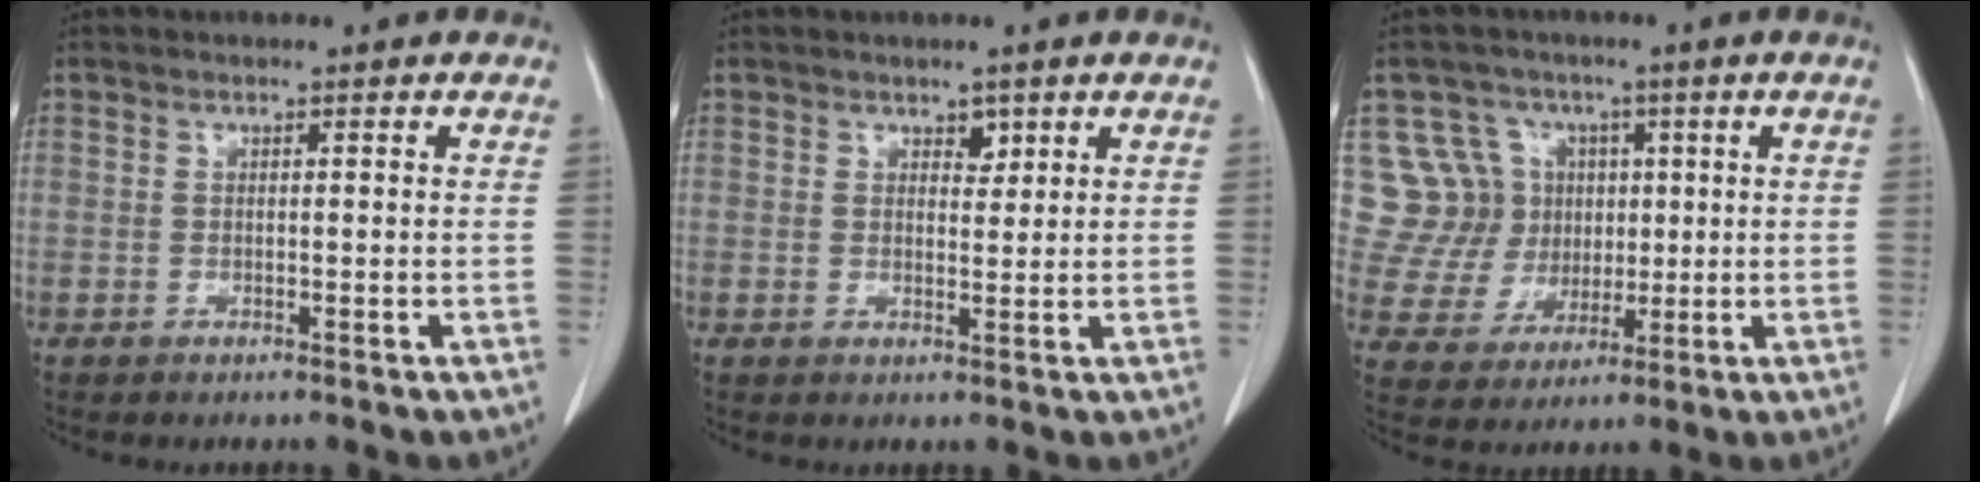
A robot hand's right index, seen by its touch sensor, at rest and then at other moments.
{"total": 1.8, "force": [1.2, 1.0, 0.9], "torque": [-0.010, -0.003, 0.019]}
{"total": 11.5, "force": [3.3, 10.8, 2.0], "torque": [-0.051, 0.044, 0.073]}